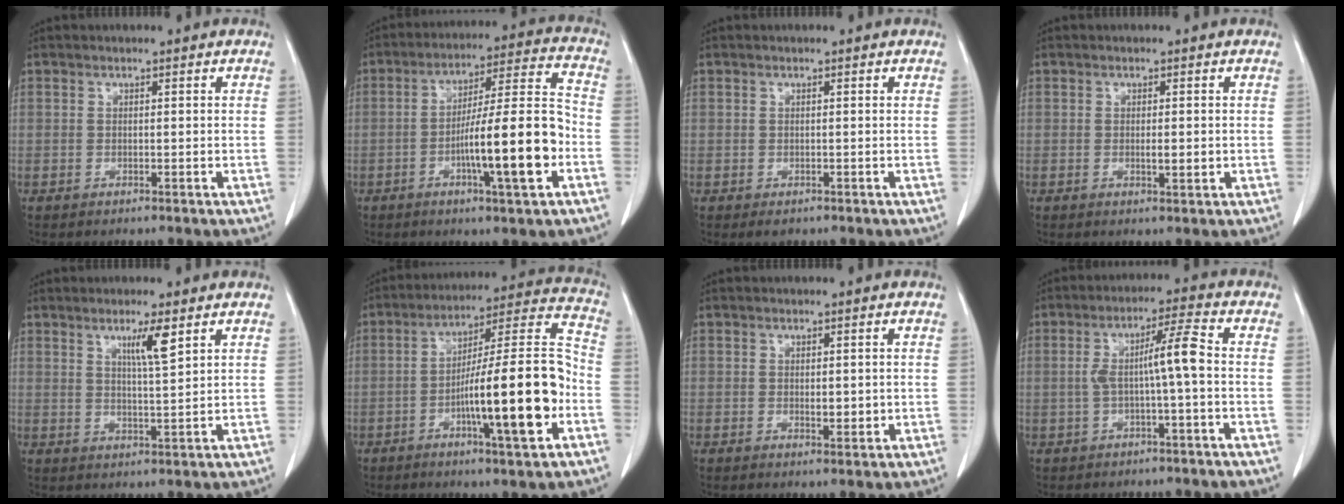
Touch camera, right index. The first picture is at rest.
{"total": 14.9, "force": [-4.5, 0.8, 14.2], "torque": [-0.230, 0.009, -0.071]}
{"total": 1.2, "force": [-0.6, 0.8, 0.5], "torque": [-0.006, 0.001, -0.003]}
{"total": 1.9, "force": [-0.1, 0.5, 1.9], "torque": [-0.030, -0.003, 0.000]}
{"total": 4.7, "force": [2.6, -0.1, 3.9], "torque": [-0.067, -0.007, 0.046]}
{"total": 17.8, "force": [-5.4, 1.2, 16.9], "torque": [-0.267, 0.011, -0.081]}
{"total": 2.3, "force": [0.0, 1.2, 1.9], "torque": [-0.028, -0.004, 0.005]}
{"total": 6.2, "force": [-0.4, 0.0, 6.2], "torque": [-0.112, 0.021, -0.005]}